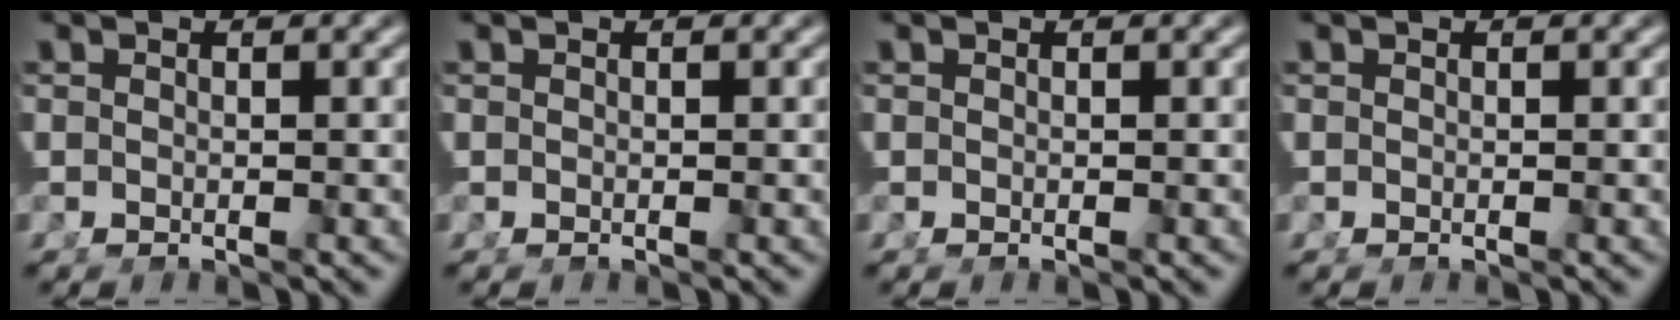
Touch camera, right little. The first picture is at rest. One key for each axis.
{"total": 0.0}
{"total": 0.0}
{"total": 0.0}